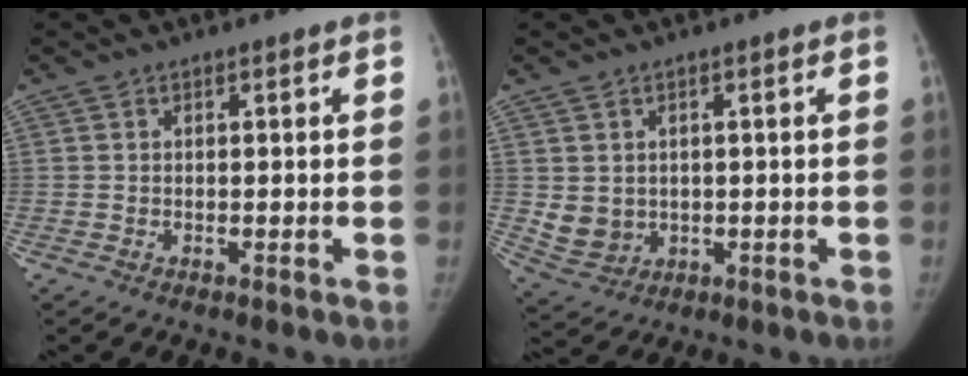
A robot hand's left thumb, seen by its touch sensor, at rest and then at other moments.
{"total": 5.3, "force": [0.5, 4.6, 2.5], "torque": [-0.033, -0.010, 0.027]}